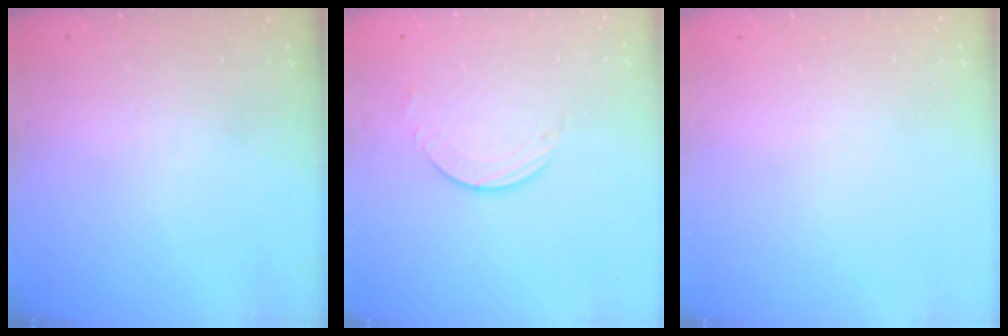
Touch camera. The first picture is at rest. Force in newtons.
{"total": 2.0, "press": 2.0, "slide": 0.2}
{"total": 0.0}